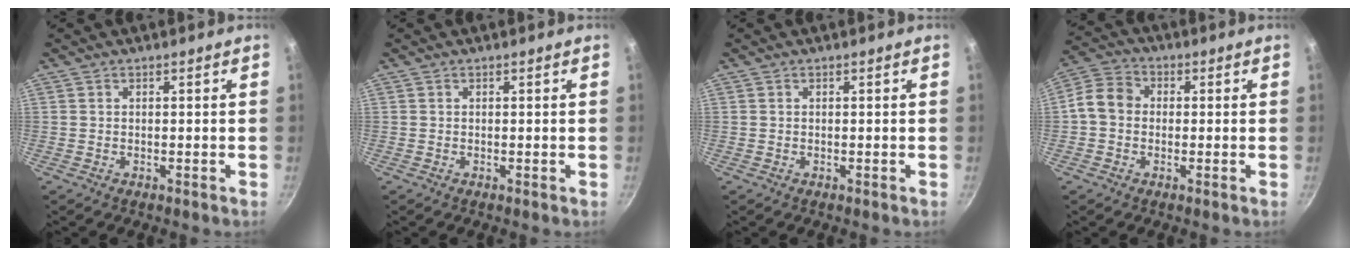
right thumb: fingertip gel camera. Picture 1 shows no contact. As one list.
[{"total": 0.0}, {"total": 0.0}, {"total": 6.7, "force": [-0.3, 5.6, 3.7], "torque": [-0.053, 0.018, -0.026]}]